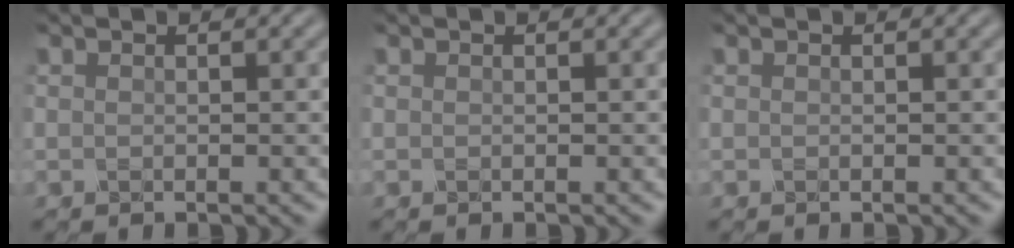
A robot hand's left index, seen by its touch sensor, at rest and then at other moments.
{"total": 0.0}
{"total": 0.0}